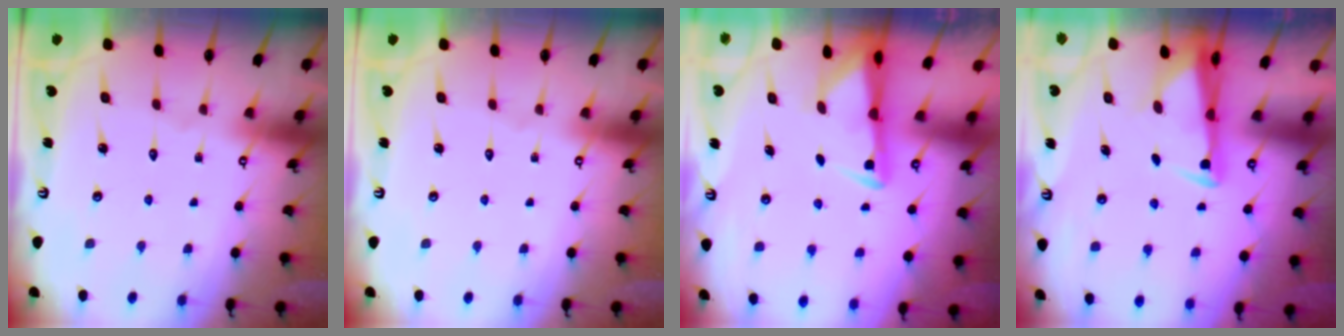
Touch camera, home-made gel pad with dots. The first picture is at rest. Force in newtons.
{"total": 0.0}
{"total": 2.8, "press": 2.8, "slide": 0.5}
{"total": 2.8, "press": 2.6, "slide": 1.0}